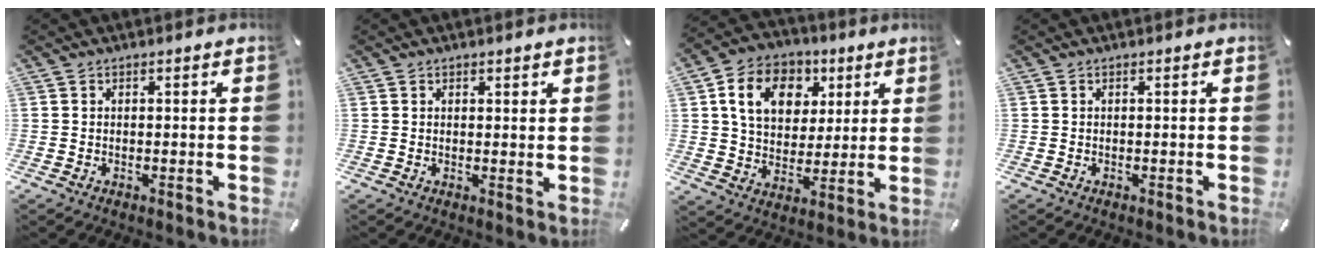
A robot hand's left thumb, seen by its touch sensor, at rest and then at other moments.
{"total": 1.1, "force": [0.8, 0.8, 0.3], "torque": [0.003, -0.001, 0.014]}
{"total": 13.0, "force": [5.1, 10.2, 6.3], "torque": [-0.109, -0.003, 0.096]}
{"total": 0.0}